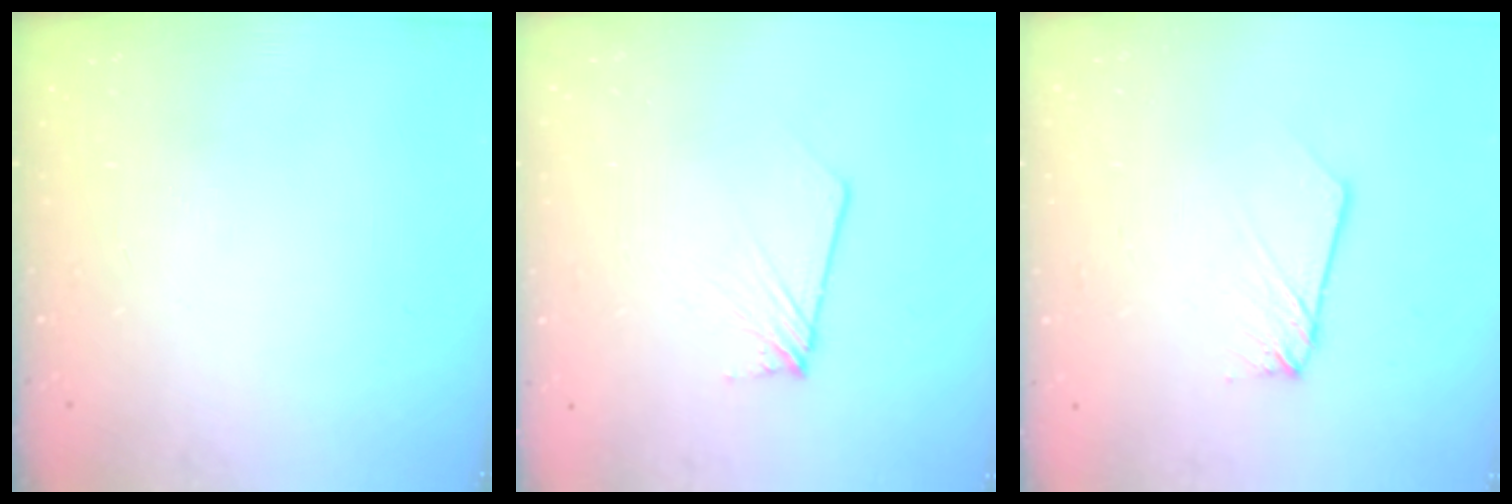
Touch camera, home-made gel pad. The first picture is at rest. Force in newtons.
{"total": 2.8, "press": 2.8, "slide": 0.4}
{"total": 2.6, "press": 2.6, "slide": 0.2}